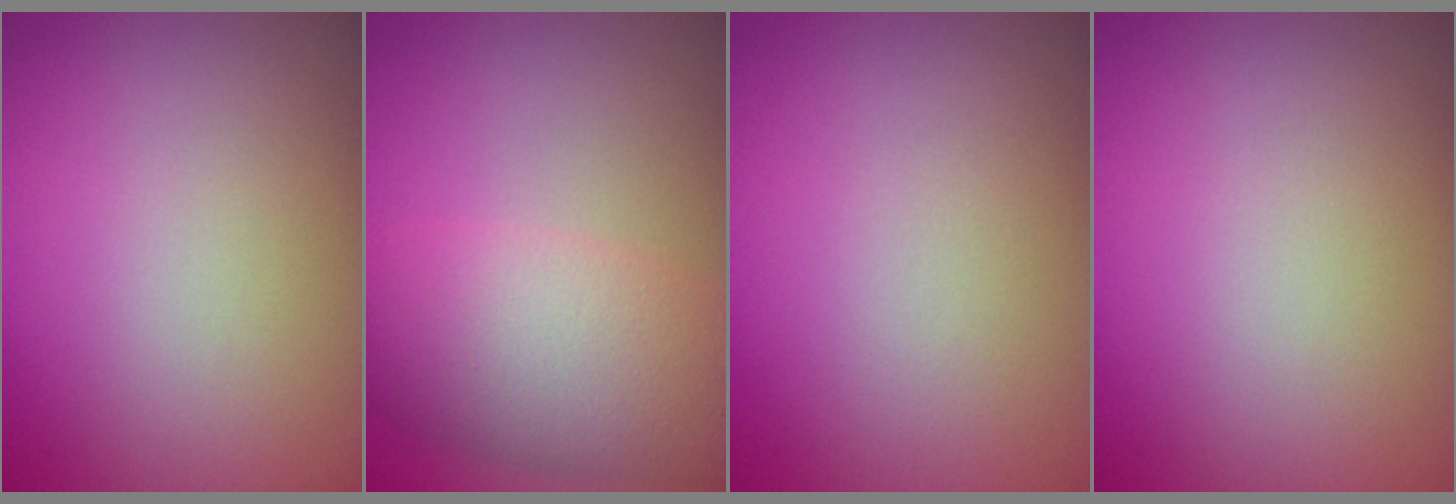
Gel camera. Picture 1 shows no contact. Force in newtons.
{"total": 7.5, "press": 7.5, "slide": 0.1}
{"total": 0.0}
{"total": 0.0}